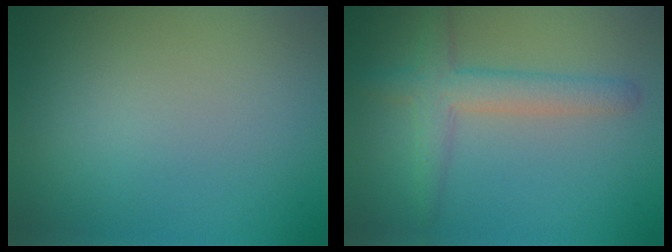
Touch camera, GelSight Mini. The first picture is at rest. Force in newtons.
{"total": 3.5, "press": 3.5, "slide": 0.2}